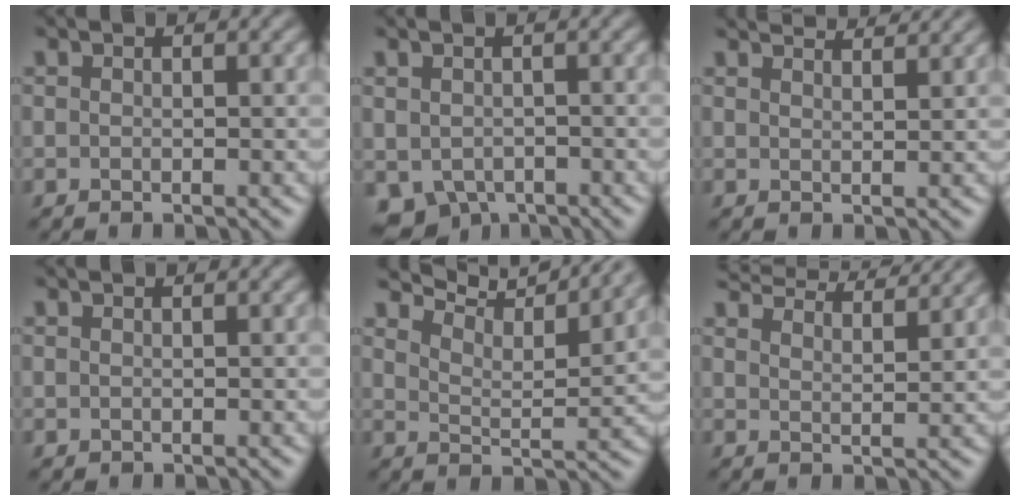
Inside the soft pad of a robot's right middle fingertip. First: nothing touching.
{"total": 3.7, "force": [-1.9, 2.8, 1.6], "torque": [-0.029, -0.023, -0.021]}
{"total": 4.2, "force": [3.9, 0.7, 1.5], "torque": [-0.008, 0.010, 0.035]}
{"total": 0.0}
{"total": 9.0, "force": [8.3, 1.3, 3.2], "torque": [-0.064, 0.007, 0.114]}
{"total": 8.2, "force": [7.5, 1.5, 3.0], "torque": [-0.043, 0.016, 0.084]}